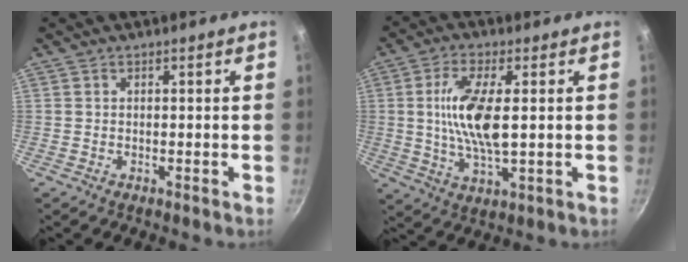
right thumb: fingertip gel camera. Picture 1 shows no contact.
{"total": 11.7, "force": [1.2, 4.3, 10.9], "torque": [-0.212, -0.005, 0.022]}